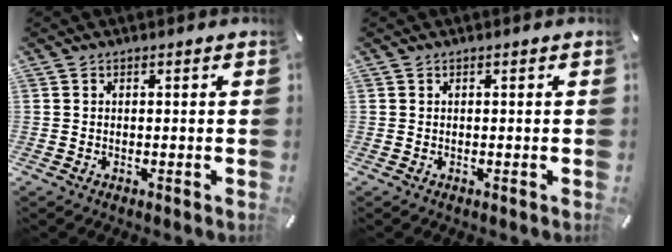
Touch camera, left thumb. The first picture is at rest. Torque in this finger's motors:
{"motor_torque": [0.00, 0.00, 0.00, 0.00, 0.00]}